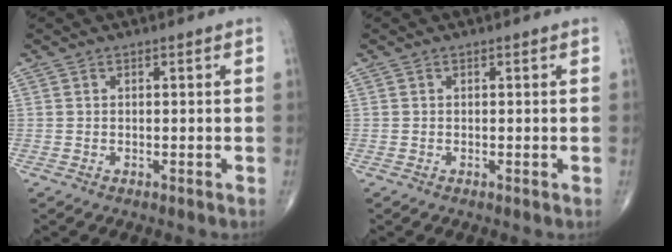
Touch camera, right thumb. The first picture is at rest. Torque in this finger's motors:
{"motor_torque": [1.21, 0.29, 0.33, -0.75, 0.05]}